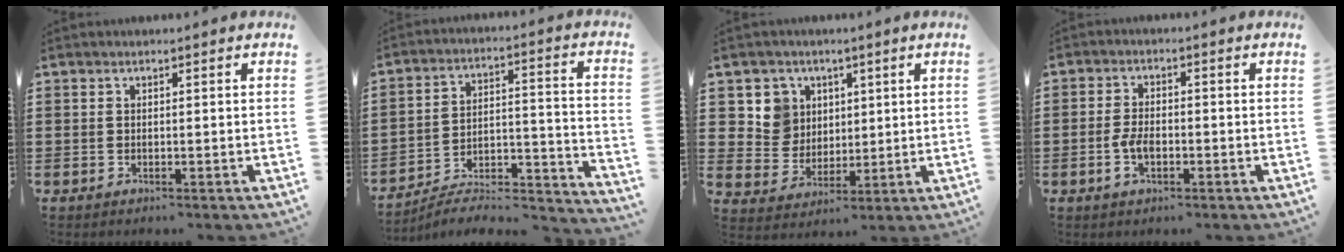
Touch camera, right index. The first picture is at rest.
{"total": 5.1, "force": [-4.5, 1.6, 1.7], "torque": [-0.029, 0.000, -0.091]}
{"total": 7.1, "force": [2.9, 6.5, 0.6], "torque": [-0.043, 0.008, 0.056]}
{"total": 3.3, "force": [-1.1, 1.6, 2.7], "torque": [-0.067, -0.005, -0.022]}